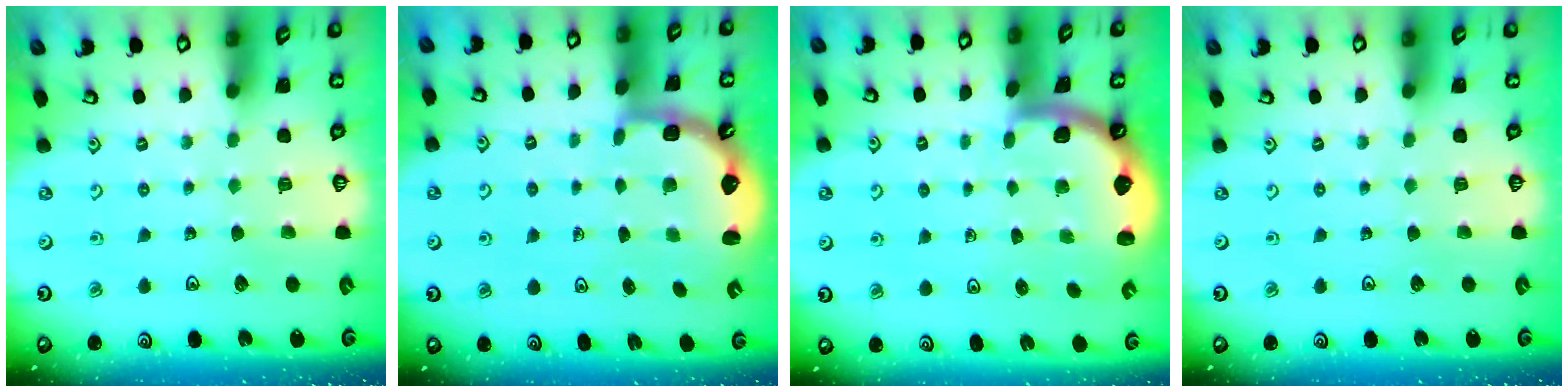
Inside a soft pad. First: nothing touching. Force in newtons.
{"total": 2.6, "press": 2.2, "slide": 1.4}
{"total": 1.2, "press": 1.2, "slide": 0.1}
{"total": 0.0}